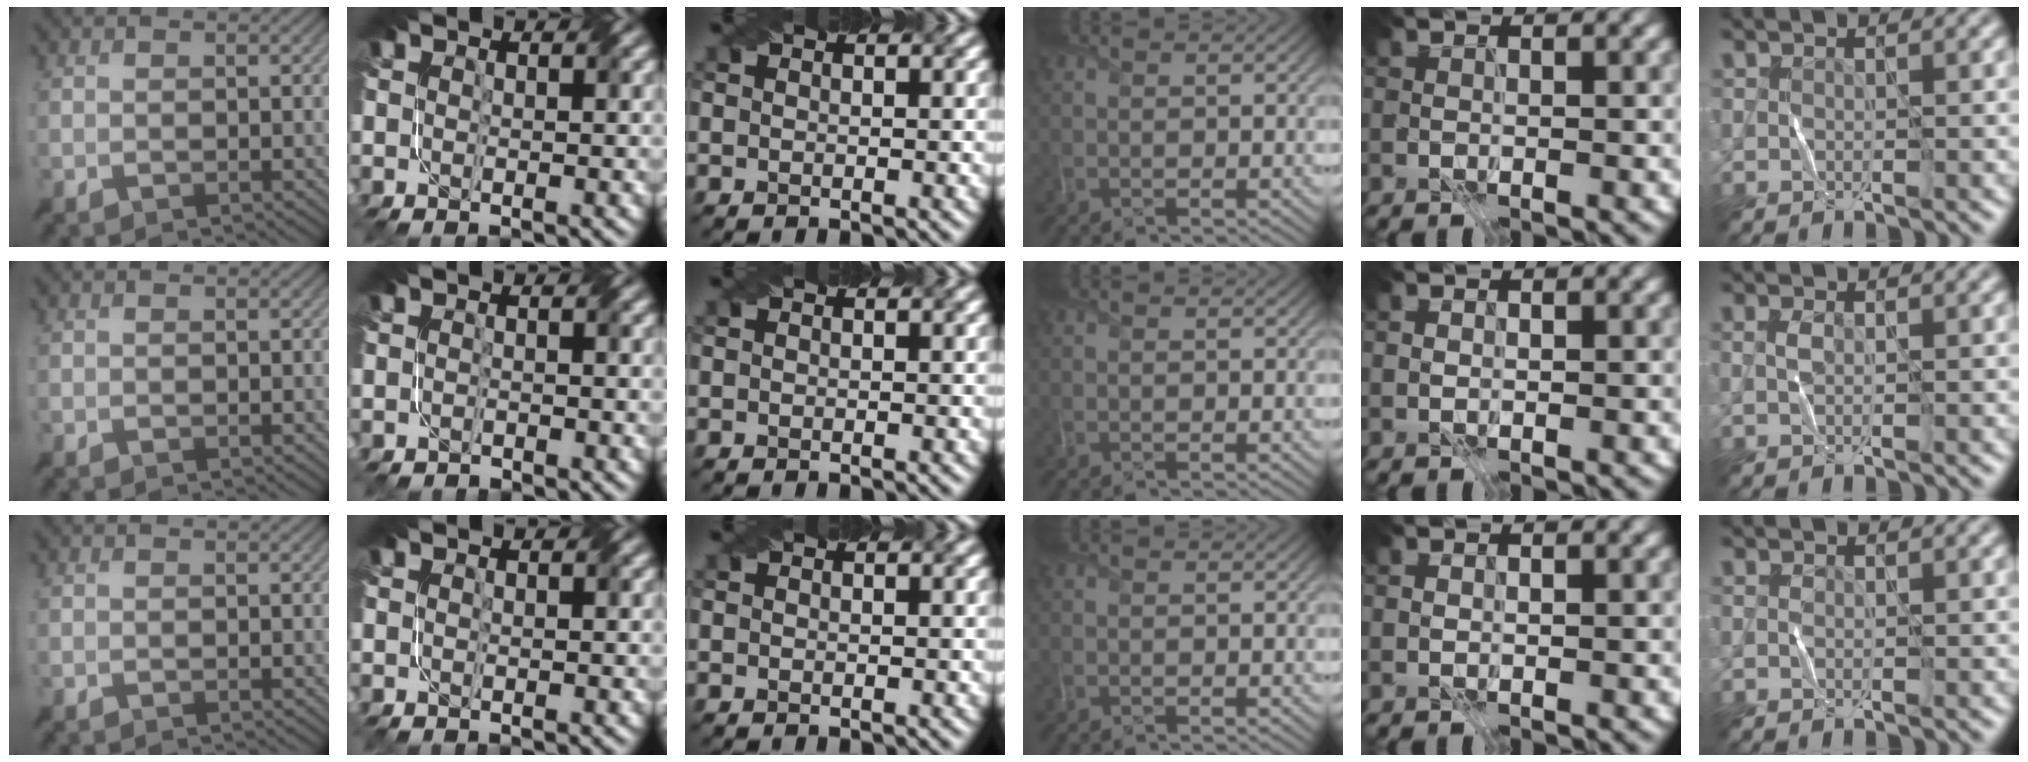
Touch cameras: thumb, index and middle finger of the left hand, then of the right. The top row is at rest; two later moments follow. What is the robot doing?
{"motion": "fold", "object": "file"}